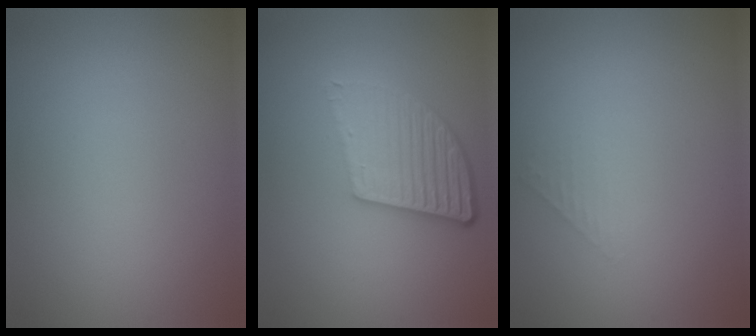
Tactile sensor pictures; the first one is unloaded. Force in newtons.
{"total": 5.5, "press": 4.0, "slide": 3.9}
{"total": 1.0, "press": 1.0, "slide": 0.1}